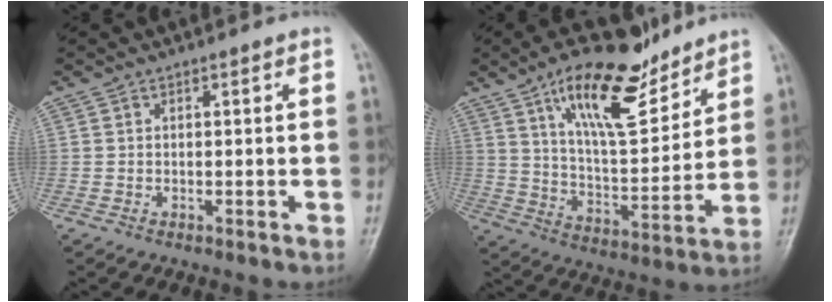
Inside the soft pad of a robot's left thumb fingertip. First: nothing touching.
{"total": 17.9, "force": [11.7, 6.3, 11.9], "torque": [-0.163, -0.064, 0.207]}